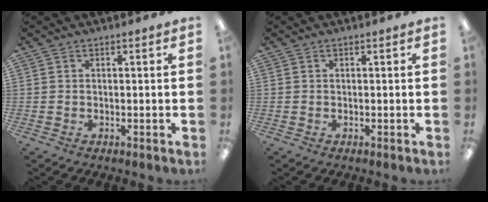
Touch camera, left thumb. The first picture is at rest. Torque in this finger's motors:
{"motor_torque": [-0.01, 0.01, 0.01, -0.01, 0.00]}